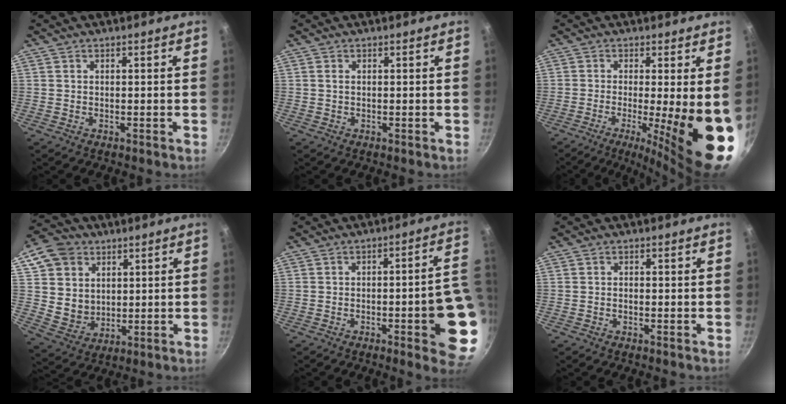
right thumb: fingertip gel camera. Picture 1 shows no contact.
{"total": 0.7, "force": [0.2, 0.4, 0.6], "torque": [-0.012, 0.000, 0.001]}
{"total": 14.4, "force": [-2.9, 2.3, 14.0], "torque": [-0.191, -0.018, -0.035]}
{"total": 12.1, "force": [4.3, 10.2, 4.9], "torque": [-0.057, -0.011, 0.088]}
{"total": 14.5, "force": [-3.5, 3.4, 13.6], "torque": [-0.122, 0.025, -0.044]}
{"total": 0.7, "force": [-0.4, 0.4, 0.4], "torque": [-0.008, 0.005, -0.009]}